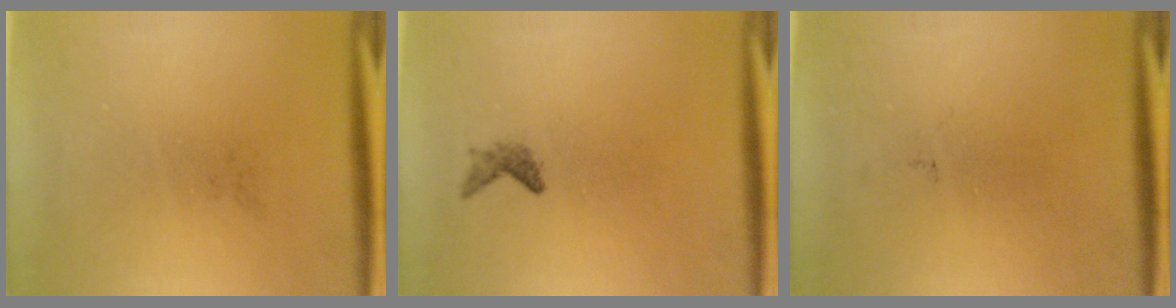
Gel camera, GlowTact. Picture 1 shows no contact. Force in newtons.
{"total": 1.1}
{"total": 0.0}